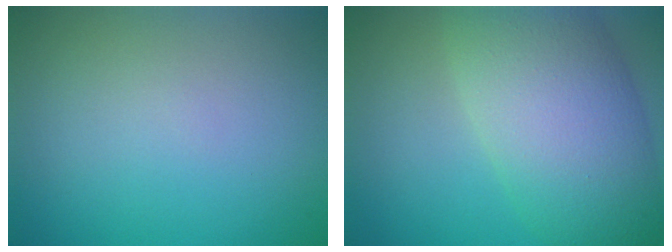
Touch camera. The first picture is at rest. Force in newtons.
{"total": 10.1, "press": 10.1, "slide": 0.7}